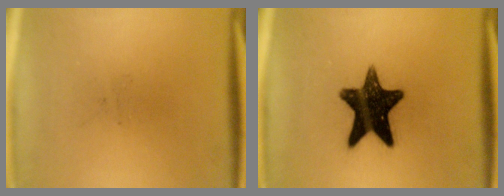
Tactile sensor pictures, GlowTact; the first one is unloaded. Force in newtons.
{"total": 14.8}